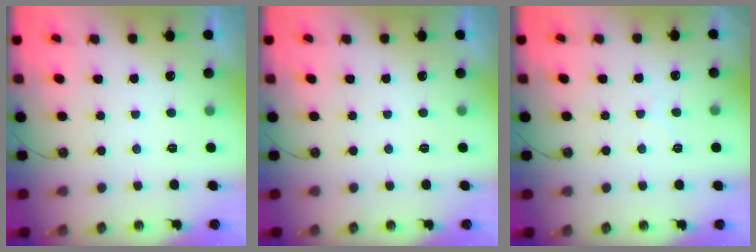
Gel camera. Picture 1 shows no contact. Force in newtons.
{"total": 0.0}
{"total": 5.6, "press": 5.5, "slide": 1.0}